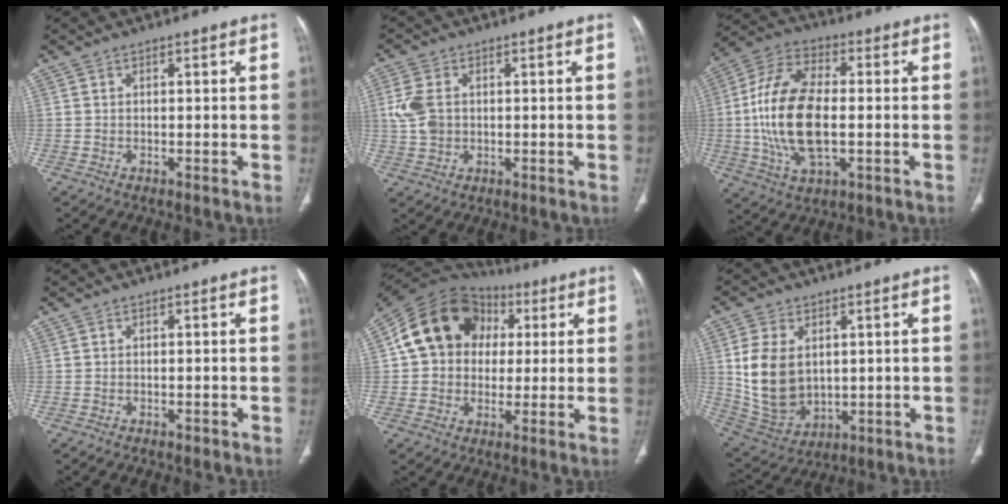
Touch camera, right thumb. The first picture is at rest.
{"total": 5.8, "force": [0.6, 4.3, 3.9], "torque": [-0.088, 0.002, 0.015]}
{"total": 17.9, "force": [-1.2, 9.0, 15.4], "torque": [-0.307, 0.016, -0.020]}
{"total": 0.5, "force": [-0.3, 0.3, 0.3], "torque": [-0.004, 0.000, -0.005]}
{"total": 17.0, "force": [3.3, 14.1, 8.9], "torque": [-0.129, 0.028, 0.052]}
{"total": 13.4, "force": [2.1, 9.3, 9.4], "torque": [-0.163, -0.012, 0.064]}